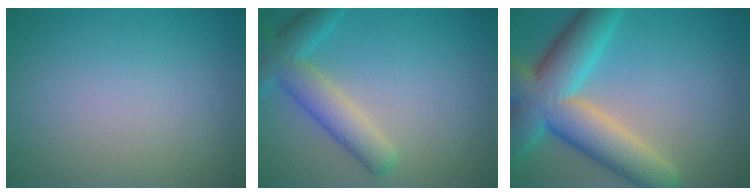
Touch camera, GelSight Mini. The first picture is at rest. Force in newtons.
{"total": 5.0, "press": 5.0, "slide": 0.5}
{"total": 10.7, "press": 10.6, "slide": 0.6}